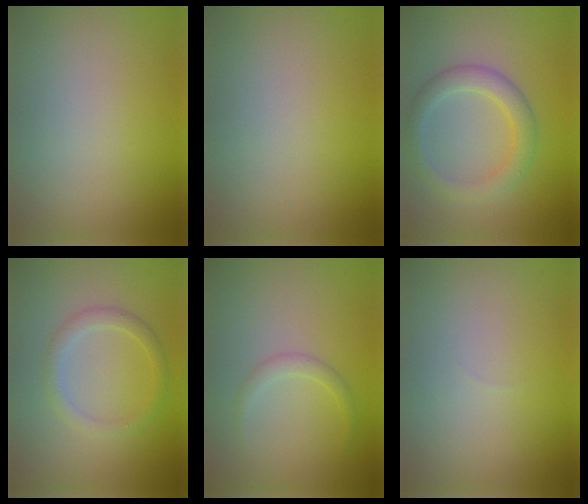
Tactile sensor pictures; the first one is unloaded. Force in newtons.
{"total": 0.0}
{"total": 3.3, "press": 3.3, "slide": 0.1}
{"total": 2.0, "press": 2.0, "slide": 0.1}
{"total": 1.2, "press": 1.2, "slide": 0.0}
{"total": 0.0}